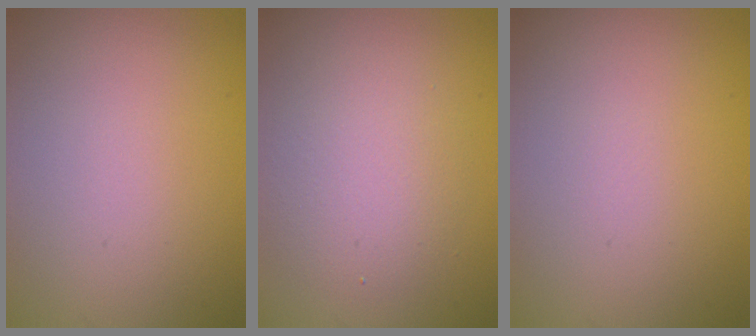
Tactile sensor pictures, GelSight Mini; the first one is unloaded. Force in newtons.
{"total": 3.4, "press": 3.4, "slide": 0.2}
{"total": 0.0}